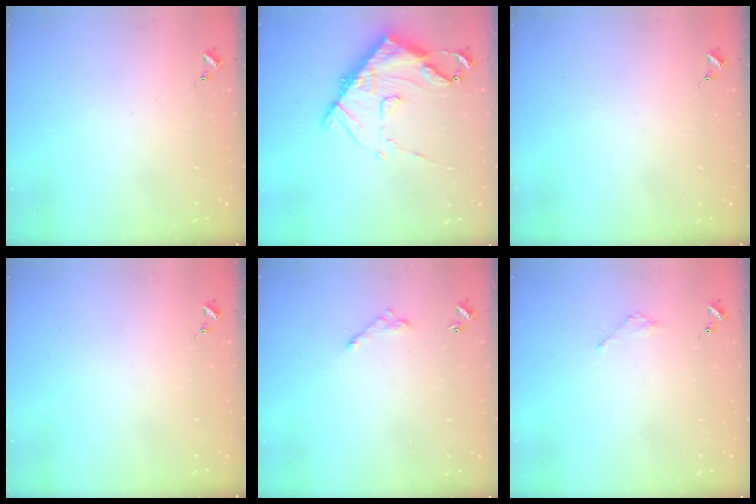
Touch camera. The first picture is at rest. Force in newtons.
{"total": 16.0, "press": 16.0, "slide": 1.2}
{"total": 0.0}
{"total": 0.0}
{"total": 5.2, "press": 5.2, "slide": 0.2}
{"total": 2.1, "press": 2.1, "slide": 0.2}